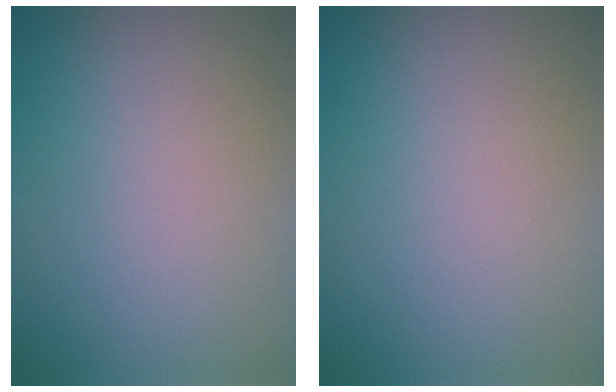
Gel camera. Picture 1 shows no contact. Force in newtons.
{"total": 0.0}